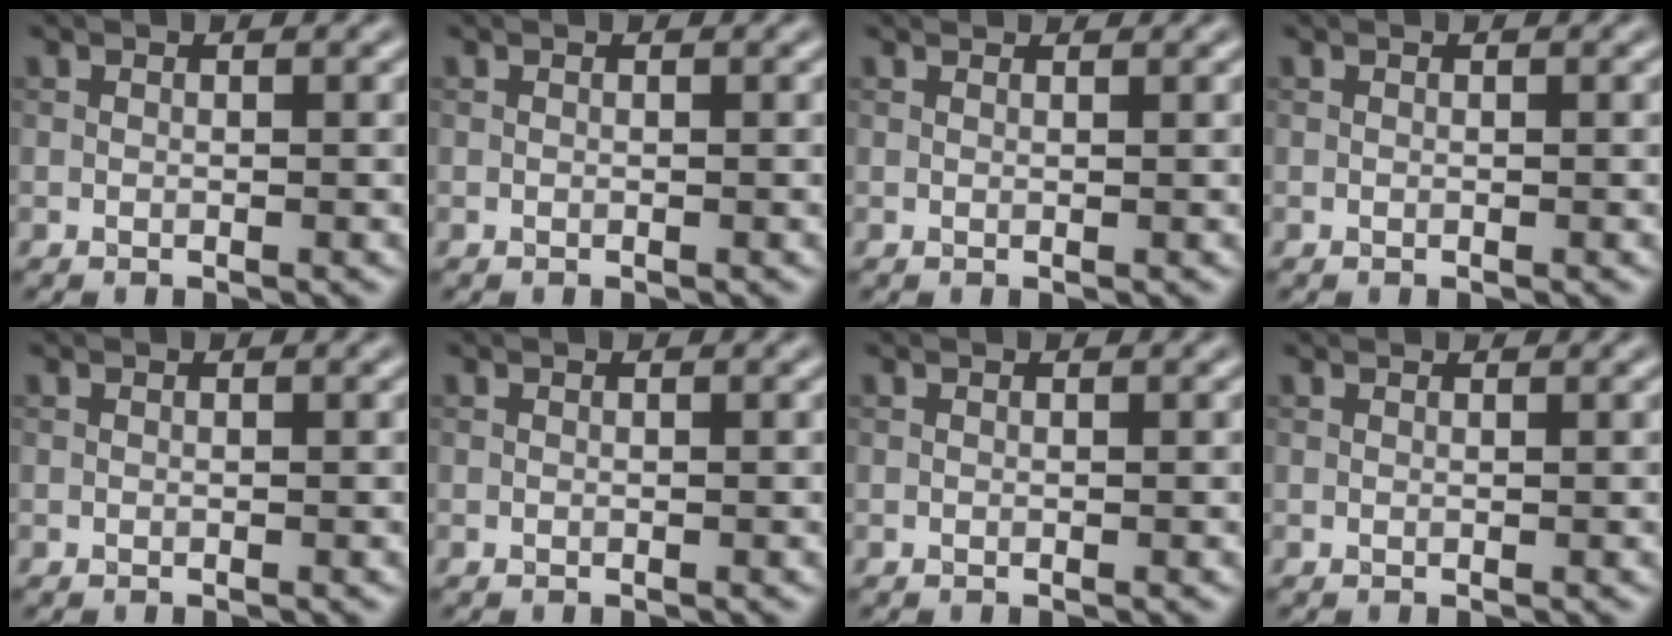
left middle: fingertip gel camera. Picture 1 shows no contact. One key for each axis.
{"total": 0.0}
{"total": 1.7, "fx": 1.6, "fy": 0.2, "fz": 0.5, "tx": -0.021, "ty": -0.003, "tz": 0.015}
{"total": 0.0}
{"total": 0.0}
{"total": 0.0}
{"total": 0.0}
{"total": 1.1, "fx": 1.1, "fy": 0.1, "fz": 0.3, "tx": -0.013, "ty": -0.005, "tz": 0.009}